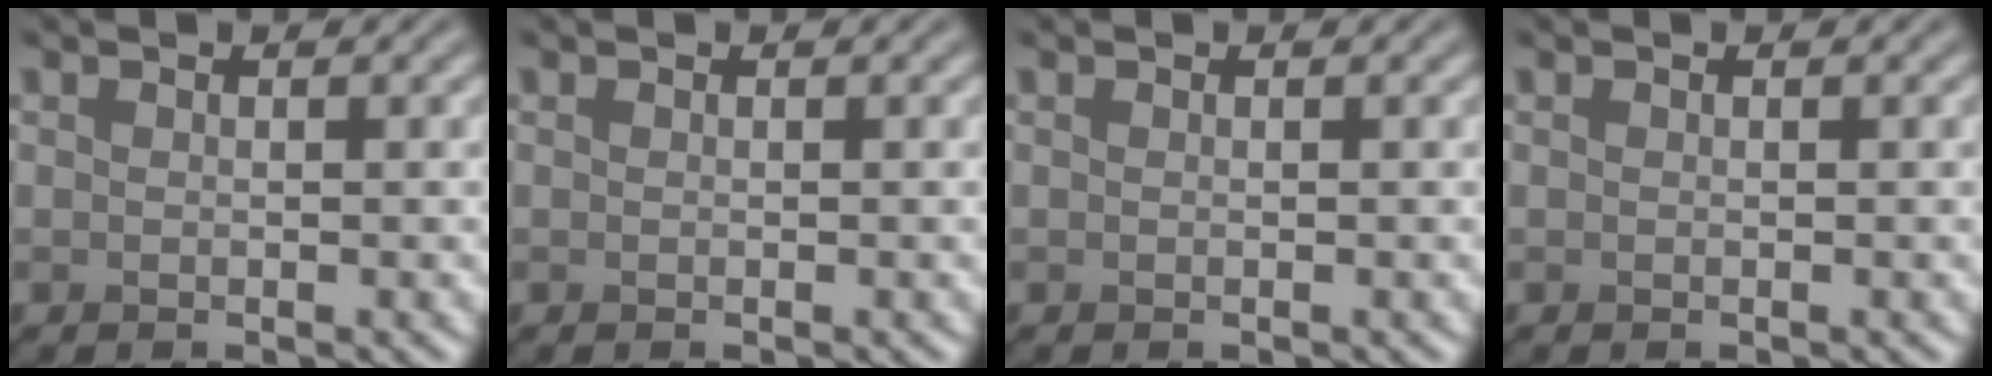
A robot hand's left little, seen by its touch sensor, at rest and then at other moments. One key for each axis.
{"total": 0.0}
{"total": 0.0}
{"total": 0.0}